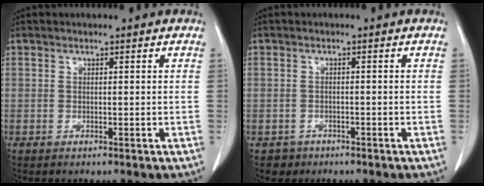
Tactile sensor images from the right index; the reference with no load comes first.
{"total": 1.9, "force": [-1.1, 1.4, -0.3], "torque": [0.001, 0.008, -0.019]}